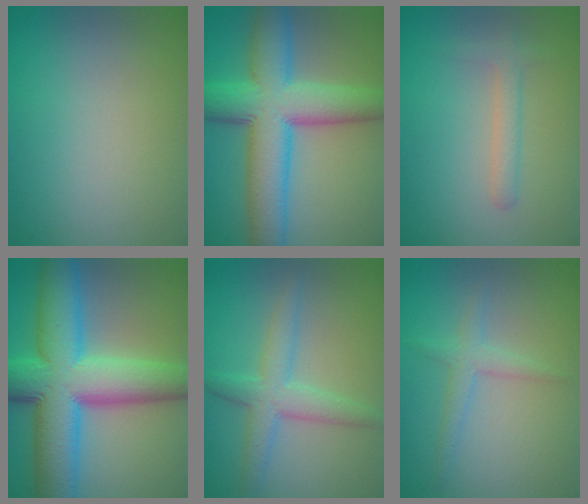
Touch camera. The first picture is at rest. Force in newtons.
{"total": 11.0, "press": 11.0, "slide": 0.1}
{"total": 1.8, "press": 1.8, "slide": 0.1}
{"total": 13.6, "press": 13.6, "slide": 0.4}
{"total": 3.8, "press": 3.8, "slide": 0.2}
{"total": 2.0, "press": 2.0, "slide": 0.0}